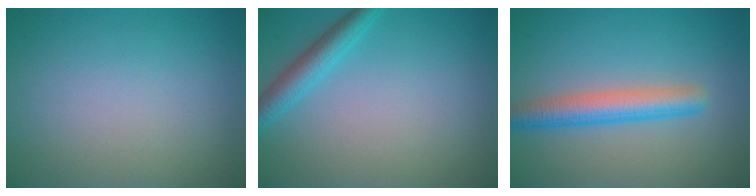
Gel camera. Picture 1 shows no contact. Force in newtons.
{"total": 2.9, "press": 2.9, "slide": 0.1}
{"total": 4.1, "press": 4.1, "slide": 0.1}